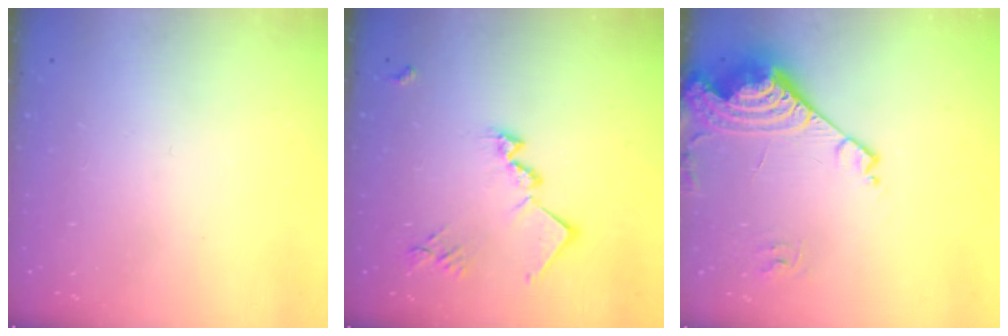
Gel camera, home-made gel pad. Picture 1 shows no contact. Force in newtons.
{"total": 14.3, "press": 14.3, "slide": 0.2}
{"total": 16.9, "press": 16.7, "slide": 2.1}